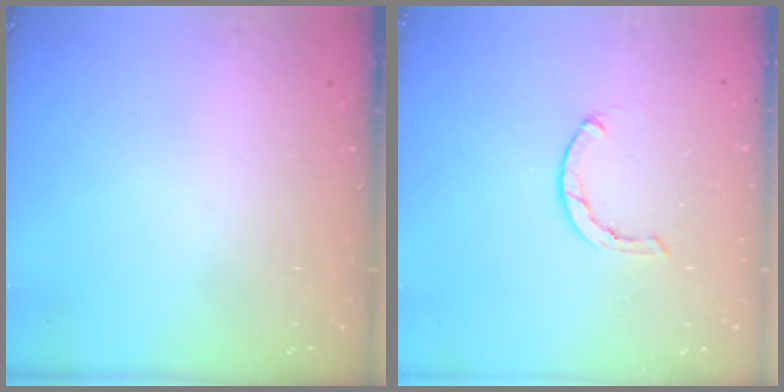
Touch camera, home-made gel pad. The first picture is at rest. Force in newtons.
{"total": 1.6, "press": 1.5, "slide": 0.4}